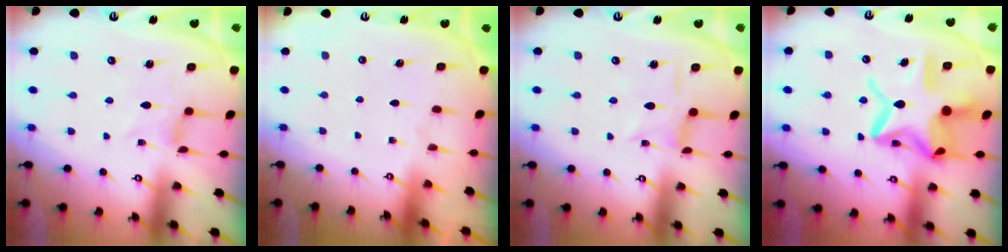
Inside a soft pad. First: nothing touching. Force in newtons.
{"total": 0.0}
{"total": 2.3, "press": 2.3, "slide": 0.2}
{"total": 18.4, "press": 18.3, "slide": 1.4}